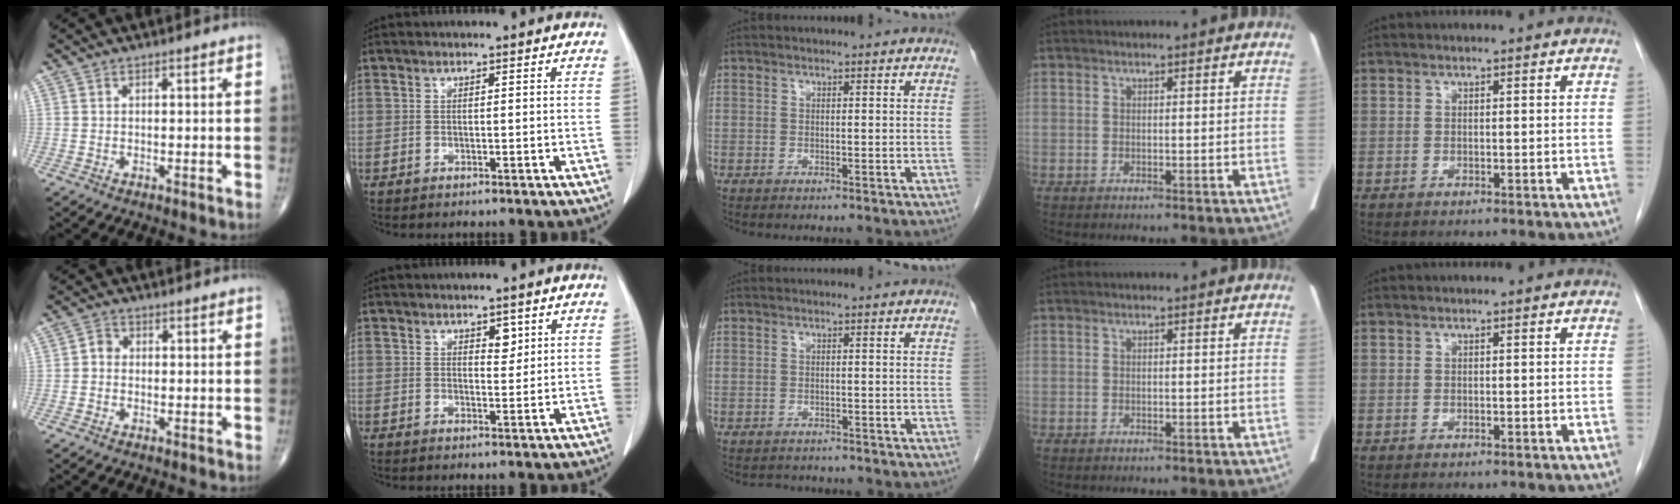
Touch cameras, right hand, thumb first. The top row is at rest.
{"thumb": {"total": 2.0, "force": [-0.3, 1.7, 1.0], "torque": [-0.006, 0.005, -0.013]}, "index": {"total": 2.2, "force": [1.2, 1.2, 1.5], "torque": [-0.017, -0.002, 0.019]}, "middle": {"total": 2.1, "force": [-1.9, 0.8, -0.2], "torque": [0.000, -0.002, -0.029]}}